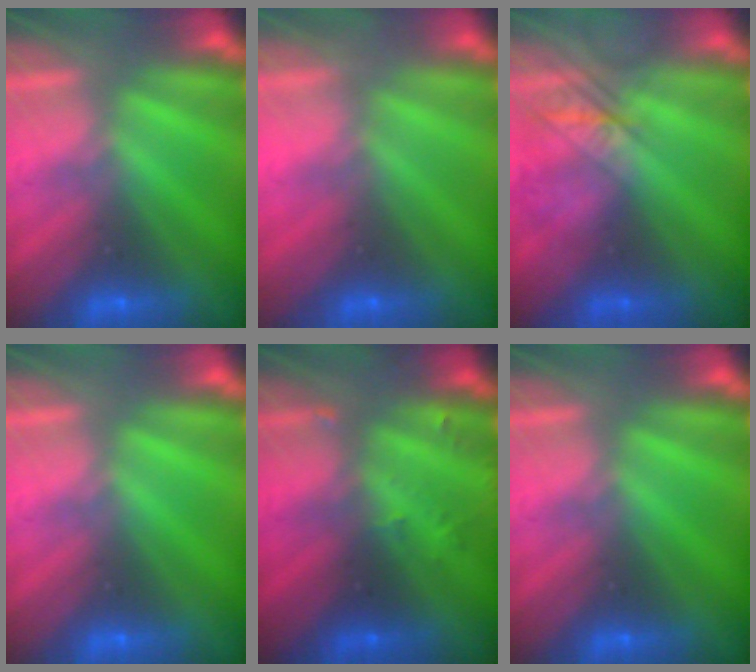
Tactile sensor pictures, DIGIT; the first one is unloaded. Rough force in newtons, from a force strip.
{"total": 4.7}
{"total": 2.5}
{"total": 0.0}
{"total": 2.9}
{"total": 0.0}